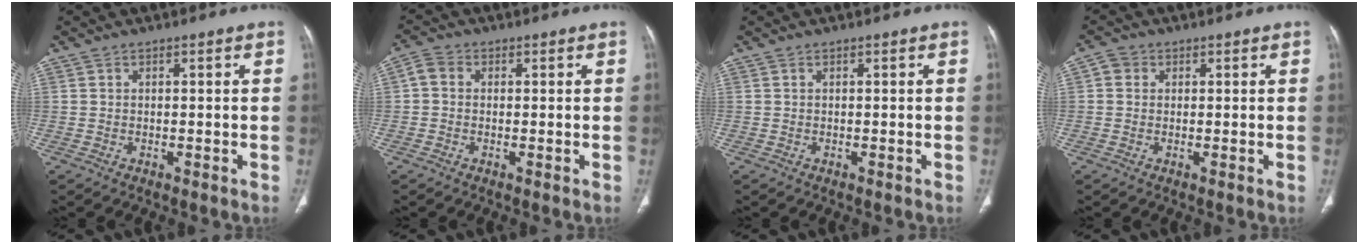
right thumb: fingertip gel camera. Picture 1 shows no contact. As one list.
[{"total": 2.8, "force": [0.2, 2.3, 1.7], "torque": [-0.031, 0.008, -0.004]}, {"total": 0.0}, {"total": 2.4, "force": [0.5, 2.2, 0.9], "torque": [-0.005, 0.004, 0.004]}]